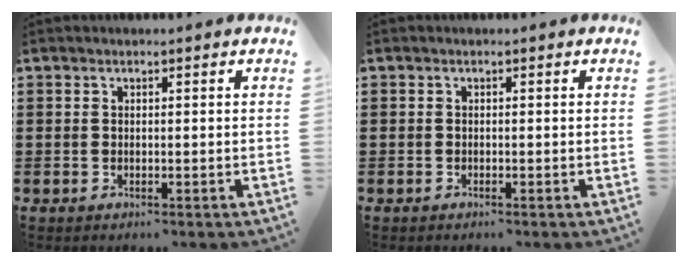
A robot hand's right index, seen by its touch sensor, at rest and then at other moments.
{"total": 0.0}